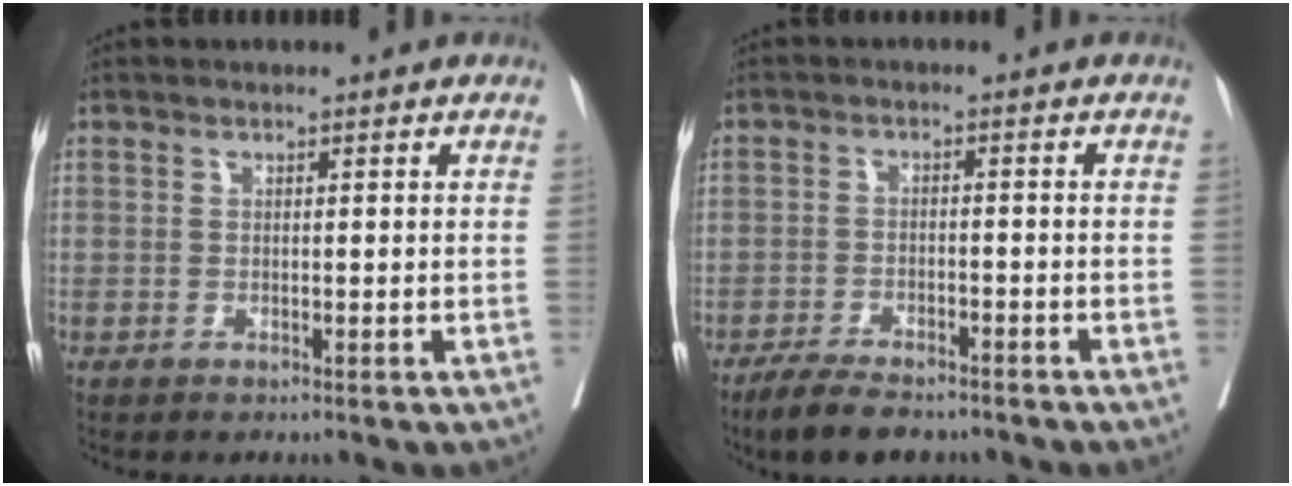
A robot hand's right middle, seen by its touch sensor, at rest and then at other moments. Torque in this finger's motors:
{"motor_torque": [0.16, -0.12, 0.07, 0.04]}